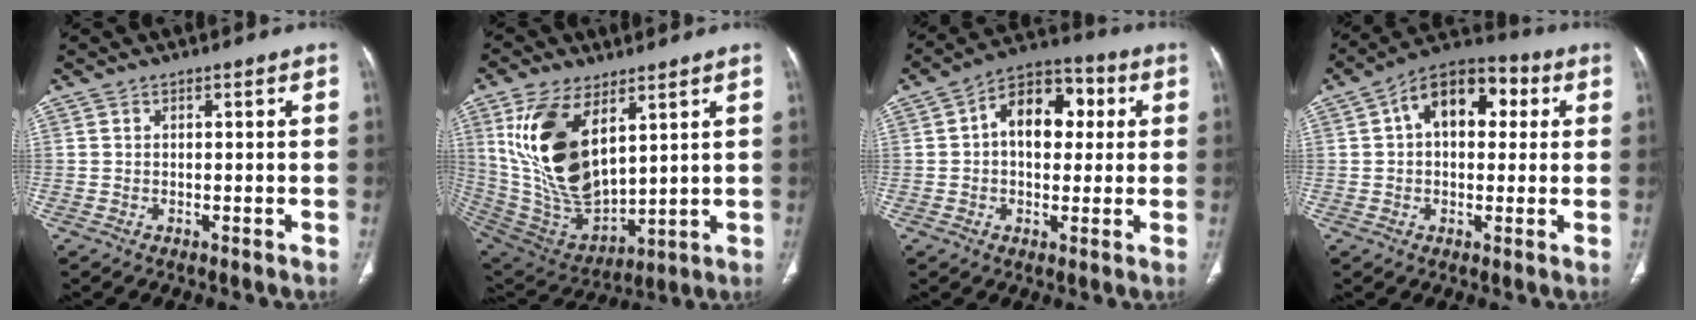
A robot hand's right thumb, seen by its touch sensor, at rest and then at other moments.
{"total": 19.9, "force": [7.4, 10.2, 15.5], "torque": [-0.283, -0.032, 0.159]}
{"total": 12.5, "force": [2.2, 8.2, 9.2], "torque": [-0.106, 0.025, 0.024]}
{"total": 13.2, "force": [3.2, 8.2, 9.8], "torque": [-0.120, 0.029, 0.040]}